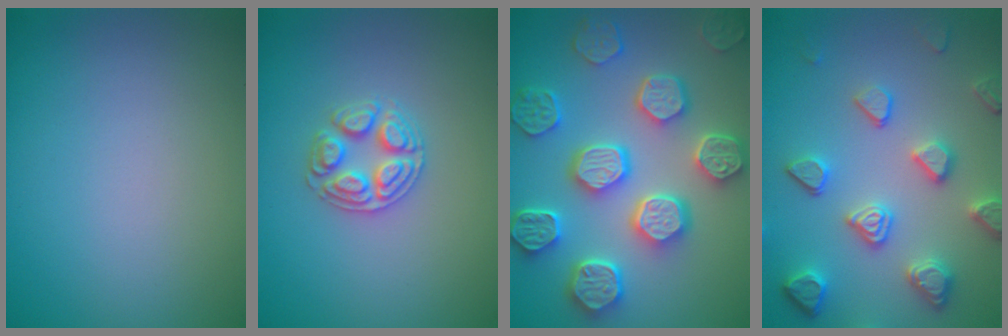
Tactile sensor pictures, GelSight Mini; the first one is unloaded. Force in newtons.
{"total": 2.5, "press": 2.5, "slide": 0.4}
{"total": 7.8, "press": 6.7, "slide": 3.9}
{"total": 4.9, "press": 4.4, "slide": 2.3}